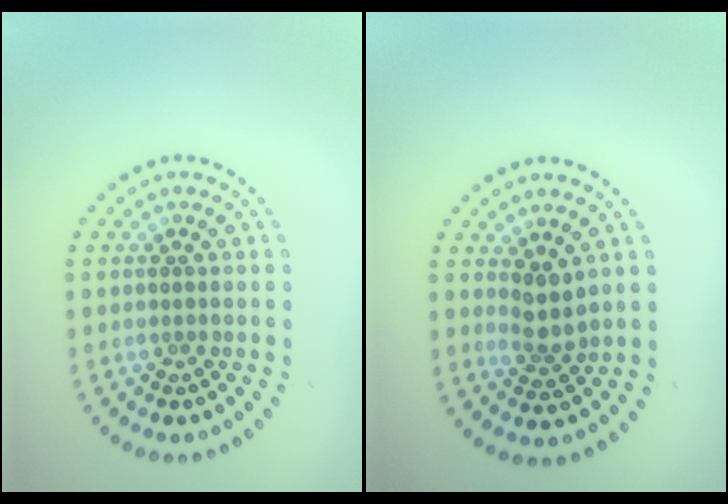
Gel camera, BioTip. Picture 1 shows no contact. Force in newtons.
{"total": 2.2, "press": 1.8, "slide": 1.3}